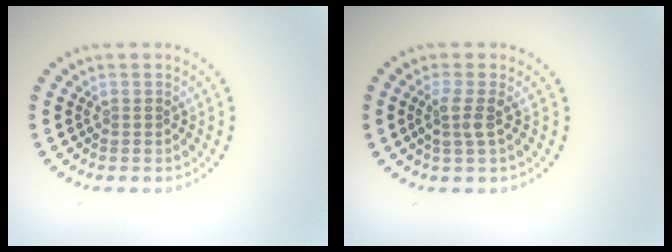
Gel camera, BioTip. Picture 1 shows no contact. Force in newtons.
{"total": 1.8, "press": 1.4, "slide": 1.1}